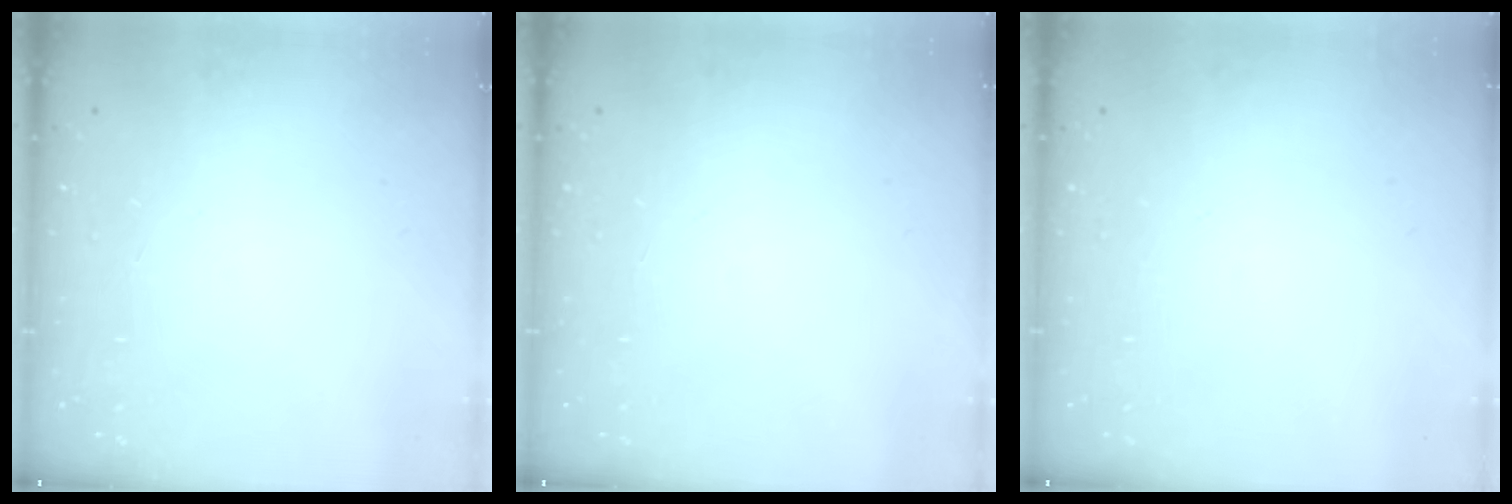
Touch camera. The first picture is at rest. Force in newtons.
{"total": 0.0}
{"total": 0.0}